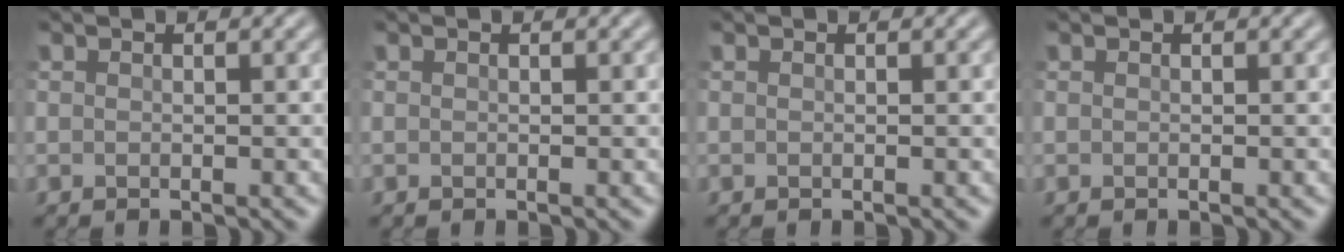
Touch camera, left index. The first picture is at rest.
{"total": 0.0}
{"total": 0.0}
{"total": 0.0}